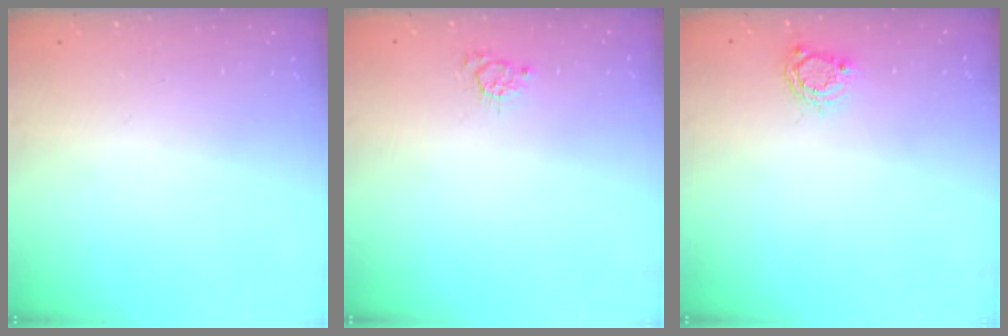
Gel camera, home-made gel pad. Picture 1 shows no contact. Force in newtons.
{"total": 2.5, "press": 2.5, "slide": 0.3}
{"total": 4.0, "press": 4.0, "slide": 0.2}